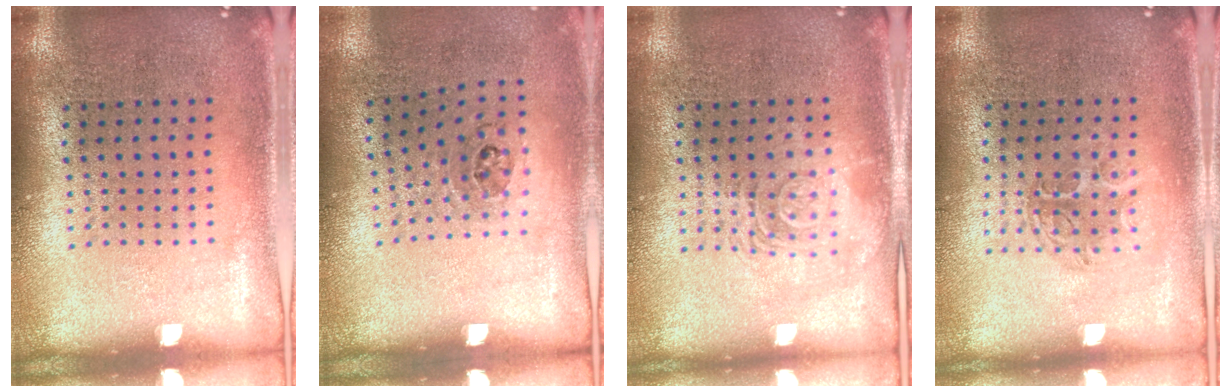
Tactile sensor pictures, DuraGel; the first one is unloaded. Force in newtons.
{"total": 1.1, "press": 0.7, "slide": 0.8}
{"total": 2.8, "press": 2.7, "slide": 0.4}
{"total": 1.2, "press": 1.1, "slide": 0.6}